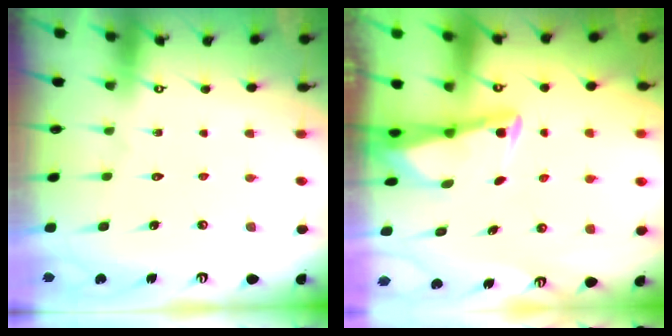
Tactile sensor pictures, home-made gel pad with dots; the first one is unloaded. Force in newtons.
{"total": 3.4, "press": 3.4, "slide": 0.2}